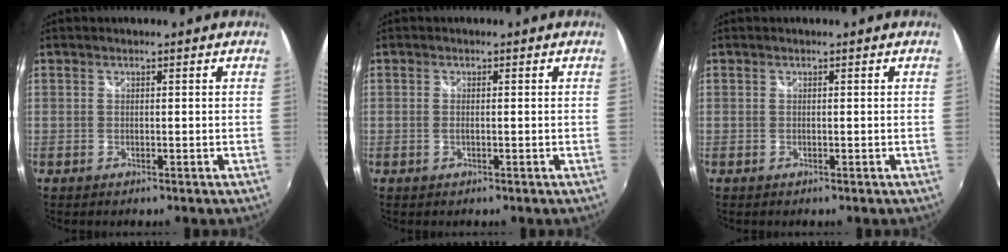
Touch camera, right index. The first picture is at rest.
{"total": 1.1, "force": [-0.2, 0.4, 1.0], "torque": [-0.023, -0.002, -0.005]}
{"total": 0.0}